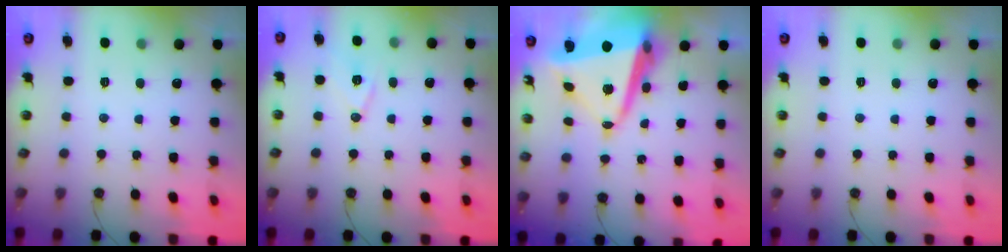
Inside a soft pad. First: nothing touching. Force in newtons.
{"total": 9.3, "press": 8.6, "slide": 3.5}
{"total": 14.6, "press": 14.5, "slide": 2.0}
{"total": 0.0}